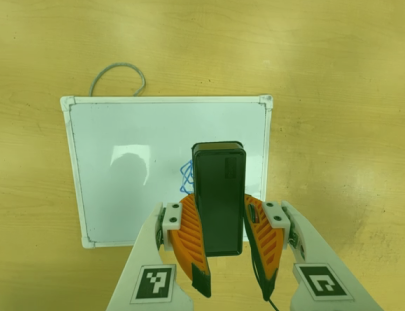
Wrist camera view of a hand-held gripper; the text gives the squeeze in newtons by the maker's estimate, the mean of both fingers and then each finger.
{"total": 8.9, "left": 7.7, "right": 10.0}